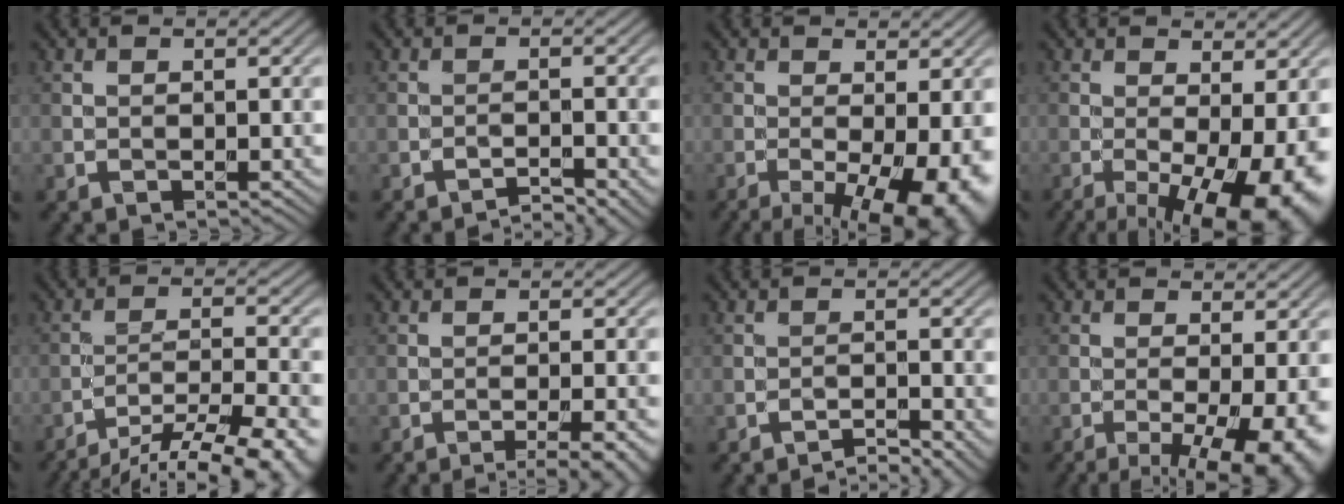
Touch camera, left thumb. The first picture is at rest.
{"total": 2.8, "force": [-2.3, 0.3, 1.6], "torque": [-0.021, 0.007, -0.039]}
{"total": 11.6, "force": [-4.5, 3.6, 10.1], "torque": [-0.148, -0.016, -0.057]}
{"total": 14.1, "force": [-4.8, 4.5, 12.4], "torque": [-0.183, -0.016, -0.060]}
{"total": 15.8, "force": [-12.9, 3.3, 8.5], "torque": [-0.131, -0.012, -0.179]}
{"total": 6.7, "force": [-4.4, 1.4, 4.8], "torque": [-0.057, 0.008, -0.058]}
{"total": 3.3, "force": [-2.7, 0.3, 1.9], "torque": [-0.023, 0.008, -0.046]}
{"total": 10.5, "force": [-4.6, 2.7, 9.0], "torque": [-0.132, -0.014, -0.060]}